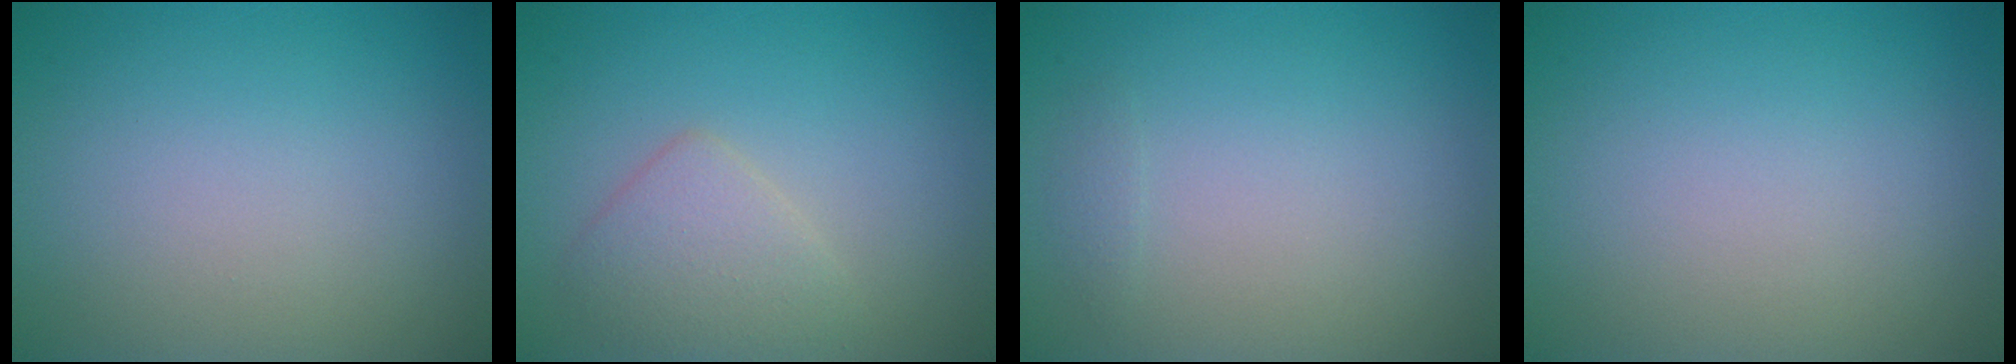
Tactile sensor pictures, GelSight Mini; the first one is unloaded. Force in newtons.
{"total": 2.7, "press": 2.7, "slide": 0.2}
{"total": 0.6, "press": 0.6, "slide": 0.0}
{"total": 0.0}